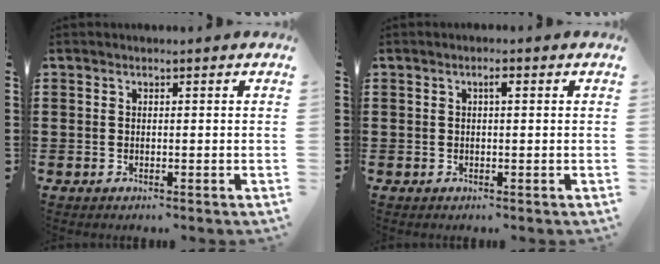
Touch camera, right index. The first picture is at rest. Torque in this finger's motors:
{"motor_torque": [0.30, -0.25, 0.02, 0.02]}